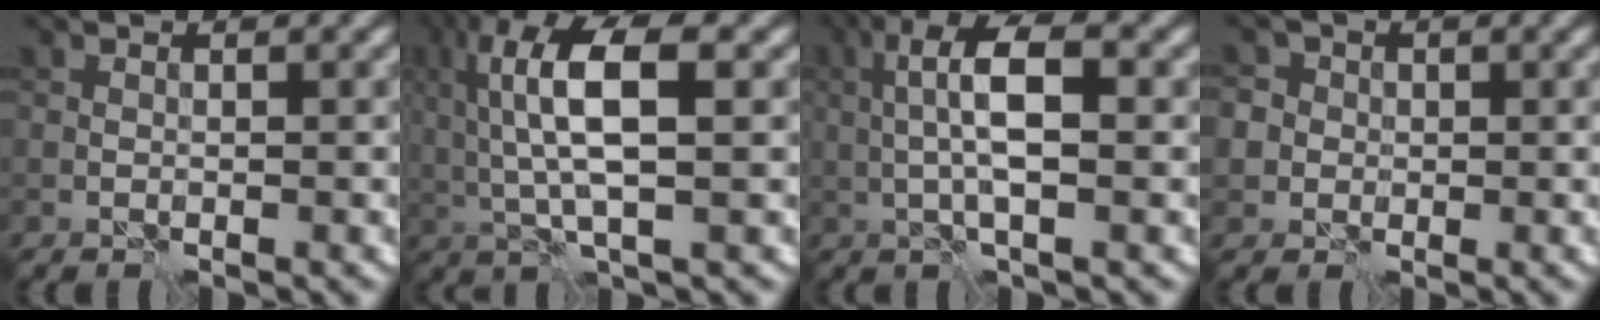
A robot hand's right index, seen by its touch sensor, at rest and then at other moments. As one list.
[{"total": 8.0, "force": [1.6, 2.5, 7.4], "torque": [-0.152, 0.009, 0.028]}, {"total": 5.4, "force": [0.3, 1.4, 5.2], "torque": [-0.102, 0.012, -0.002]}, {"total": 5.4, "force": [1.2, 4.9, 1.8], "torque": [-0.029, 0.036, -0.005]}]